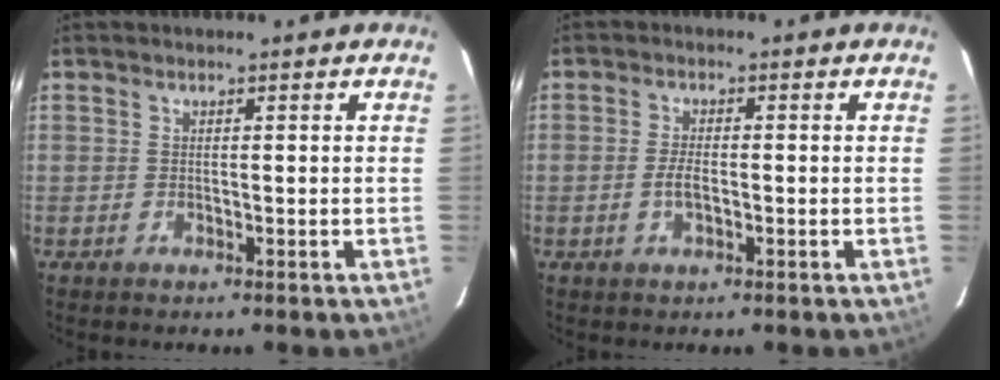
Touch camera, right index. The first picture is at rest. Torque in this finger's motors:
{"motor_torque": [0.57, -0.13, 0.30, 0.07]}